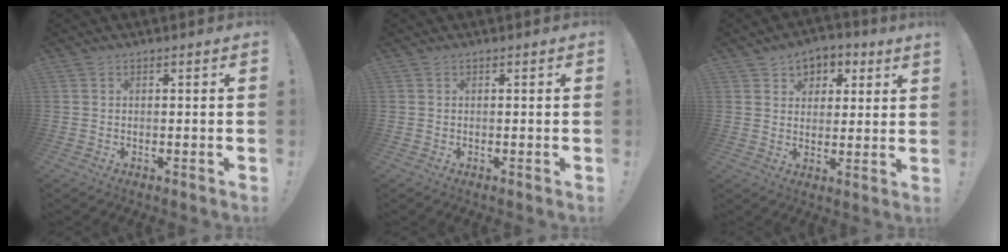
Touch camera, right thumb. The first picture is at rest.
{"total": 0.0}
{"total": 5.4, "force": [2.9, 4.3, 1.6], "torque": [-0.017, -0.018, 0.054]}